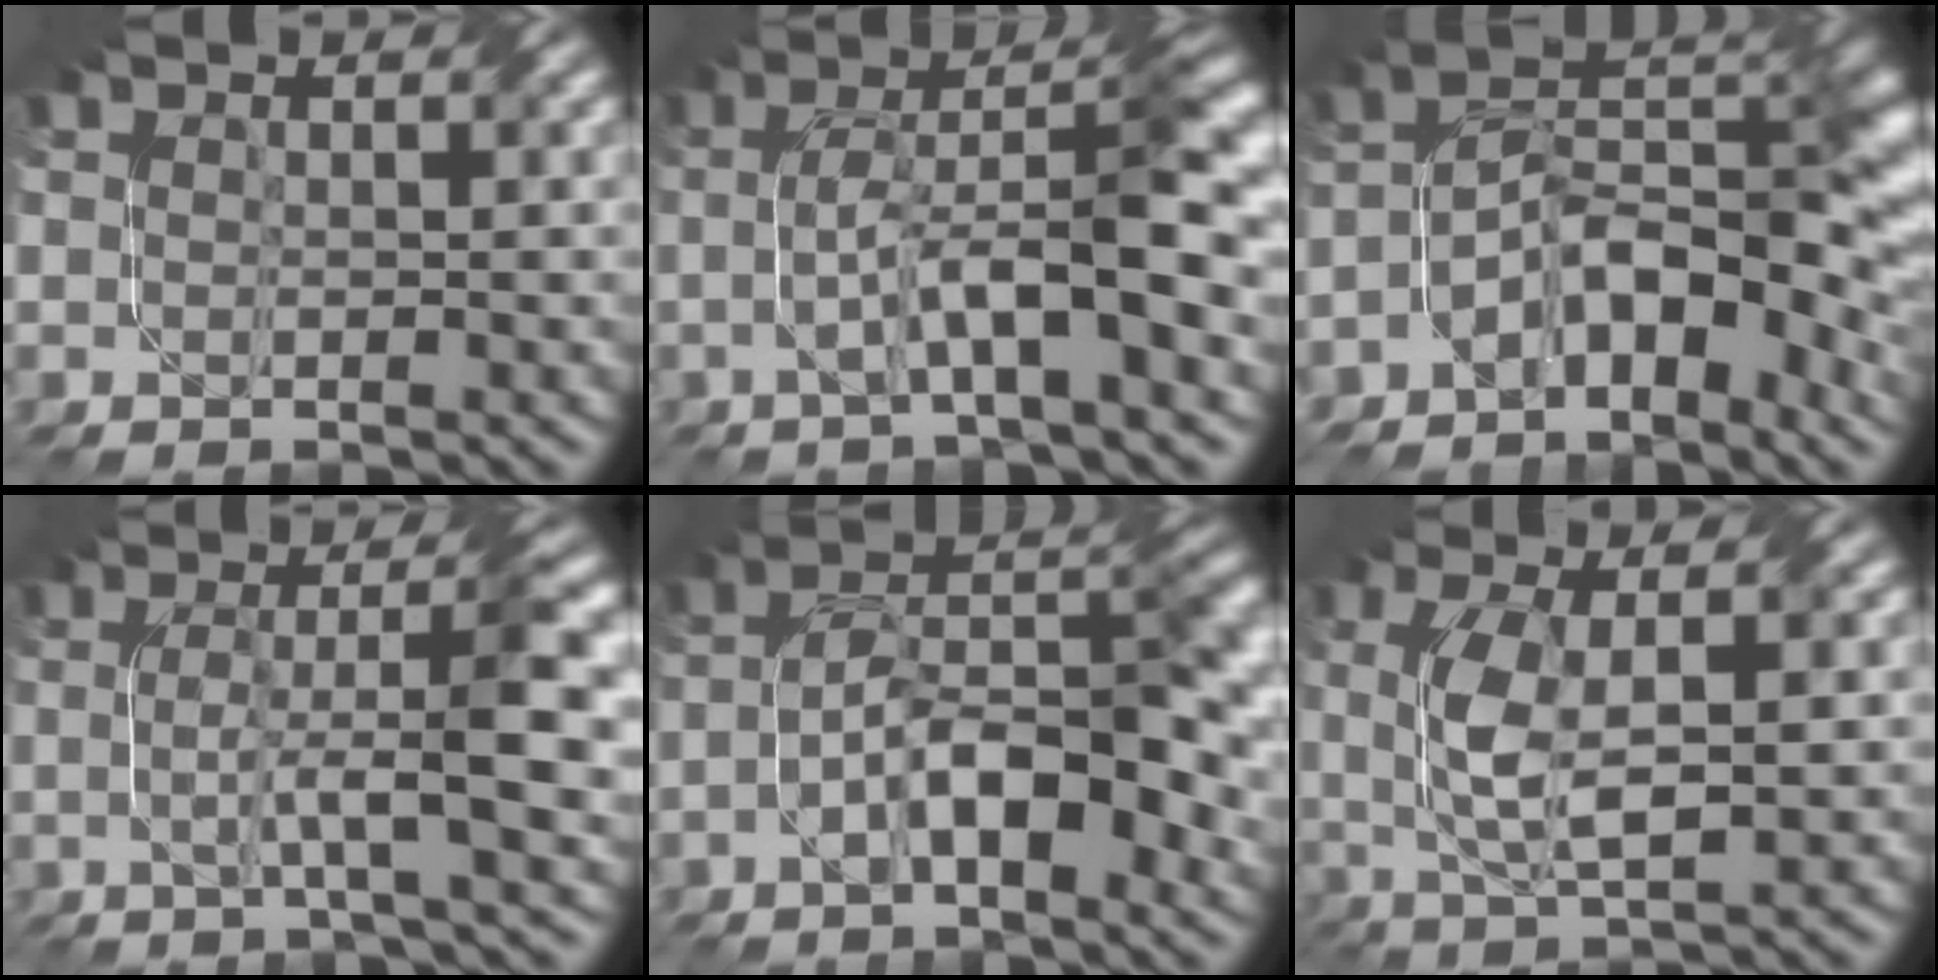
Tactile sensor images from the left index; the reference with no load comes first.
{"total": 8.4, "force": [-1.1, 1.7, 8.2], "torque": [-0.131, 0.022, -0.024]}
{"total": 9.8, "force": [-4.1, 5.0, 7.3], "torque": [-0.096, 0.018, -0.081]}
{"total": 7.3, "force": [-0.1, 1.0, 7.2], "torque": [-0.114, 0.009, -0.001]}
{"total": 9.9, "force": [-3.1, 3.7, 8.7], "torque": [-0.136, 0.020, -0.055]}
{"total": 5.1, "force": [0.5, 1.6, 4.8], "torque": [-0.104, 0.003, 0.011]}